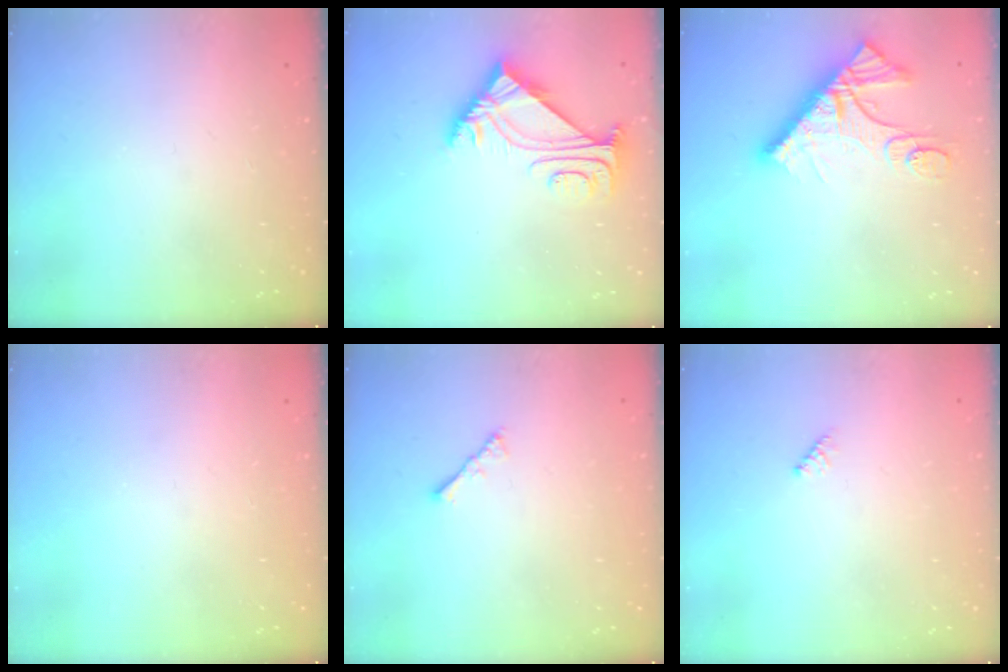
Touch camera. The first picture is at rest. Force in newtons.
{"total": 5.2, "press": 5.1, "slide": 1.0}
{"total": 12.7, "press": 12.7, "slide": 0.7}
{"total": 0.0}
{"total": 2.1, "press": 2.0, "slide": 0.4}
{"total": 2.3, "press": 2.3, "slide": 0.4}